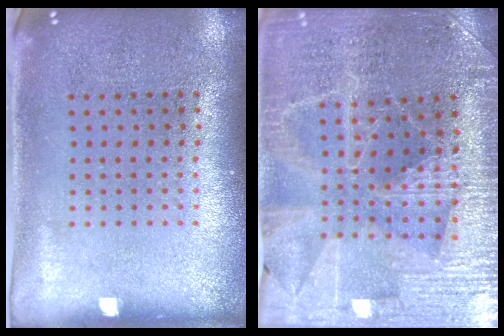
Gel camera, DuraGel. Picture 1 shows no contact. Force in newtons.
{"total": 3.4, "press": 3.3, "slide": 0.7}